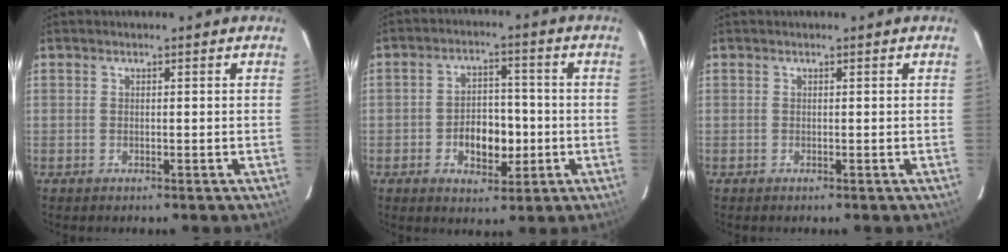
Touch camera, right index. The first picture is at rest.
{"total": 8.2, "force": [-2.3, 5.3, 5.9], "torque": [-0.114, 0.011, -0.029]}
{"total": 0.0}